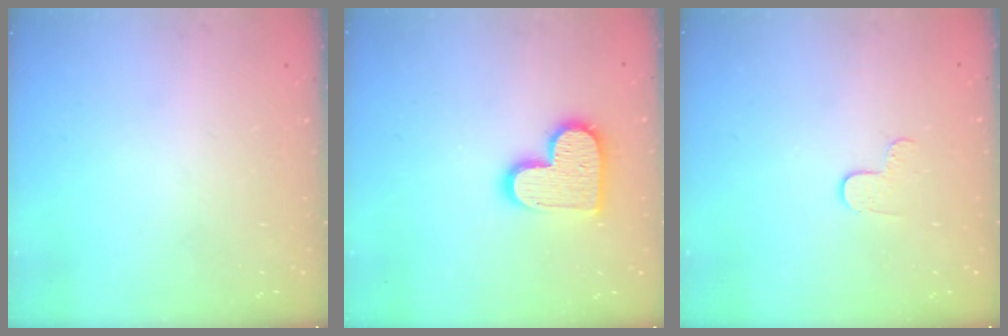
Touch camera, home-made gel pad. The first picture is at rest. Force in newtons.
{"total": 14.2, "press": 14.2, "slide": 1.1}
{"total": 4.7, "press": 4.6, "slide": 0.4}